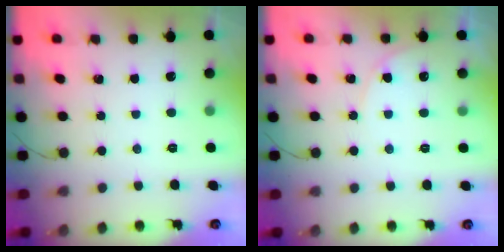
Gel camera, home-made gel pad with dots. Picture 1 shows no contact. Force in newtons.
{"total": 4.0, "press": 3.9, "slide": 0.3}